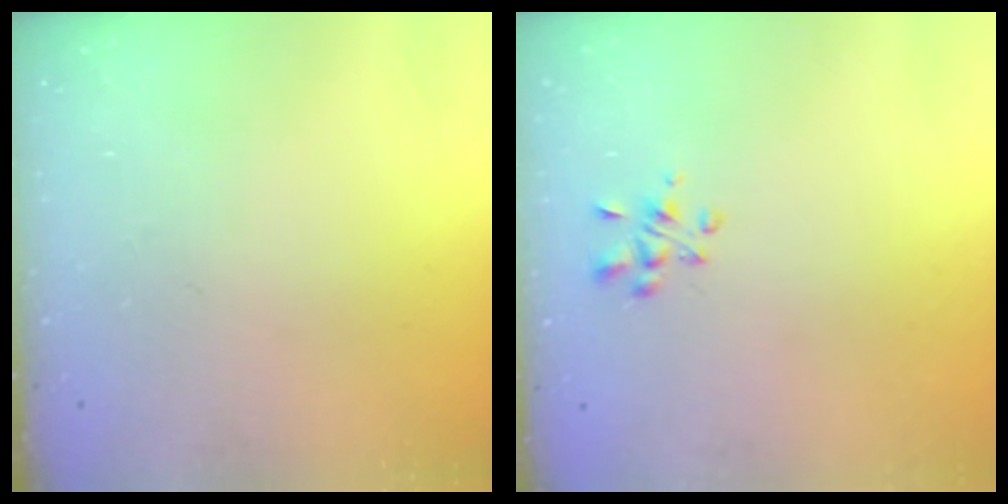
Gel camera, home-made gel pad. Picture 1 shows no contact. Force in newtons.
{"total": 3.3, "press": 3.2, "slide": 1.0}